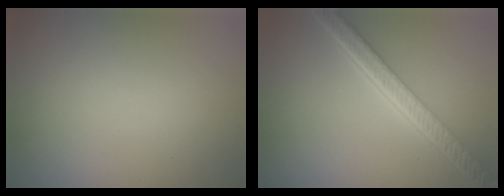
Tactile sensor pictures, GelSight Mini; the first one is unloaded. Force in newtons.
{"total": 5.5, "press": 4.3, "slide": 3.5}